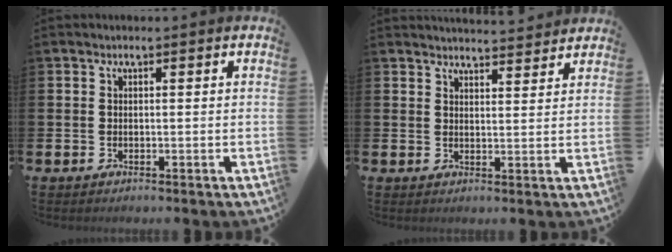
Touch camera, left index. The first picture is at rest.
{"total": 3.7, "force": [3.7, 0.1, -0.1], "torque": [-0.003, -0.023, 0.066]}